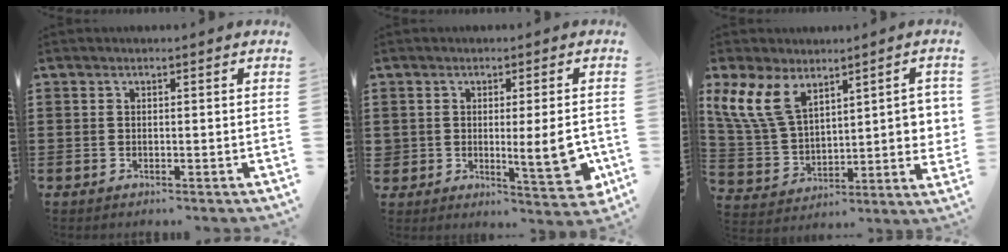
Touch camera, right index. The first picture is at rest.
{"total": 6.9, "force": [-0.9, 2.3, 6.4], "torque": [-0.100, -0.011, -0.012]}
{"total": 12.2, "force": [5.6, 6.6, 8.5], "torque": [-0.199, -0.003, 0.107]}